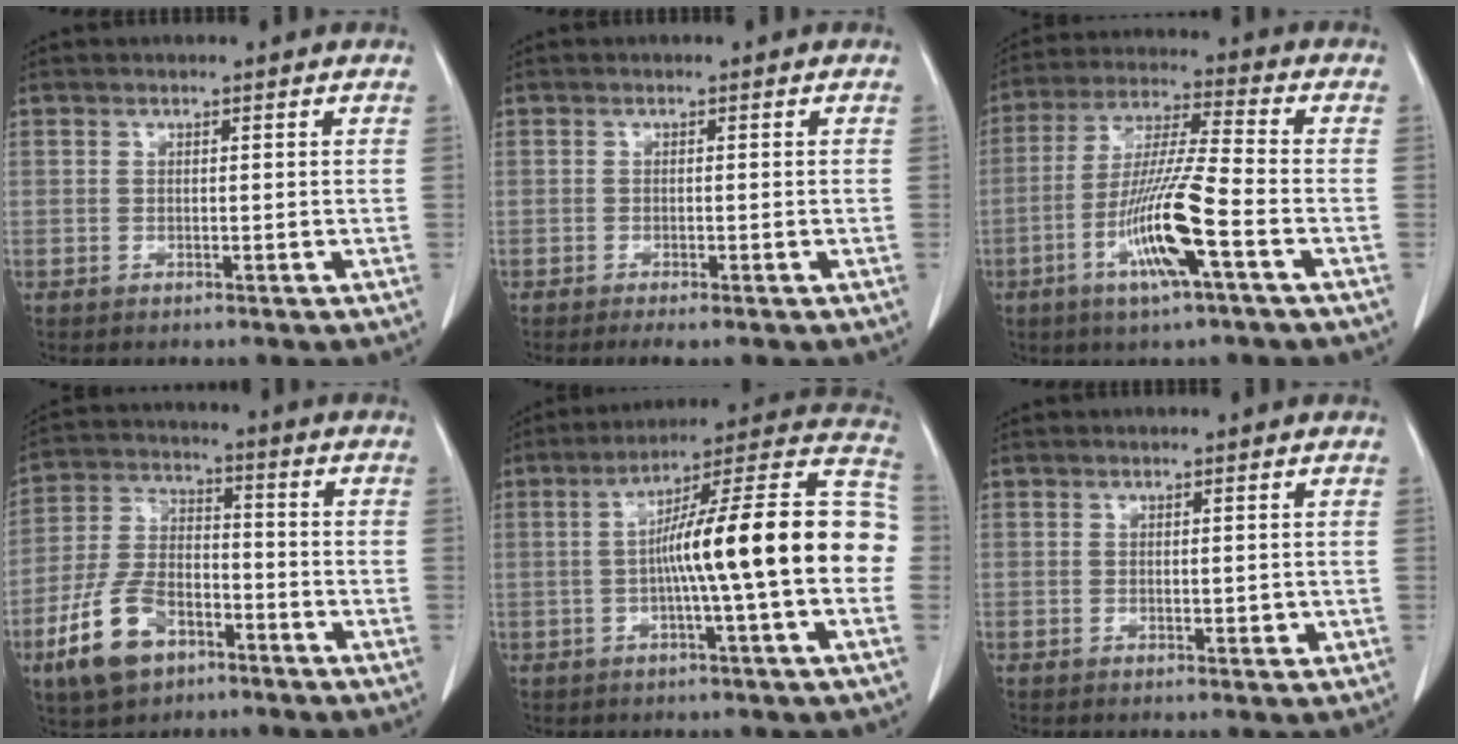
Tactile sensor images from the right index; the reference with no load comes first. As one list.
[{"total": 1.8, "force": [-1.3, 0.1, 1.3], "torque": [-0.022, -0.007, -0.019]}, {"total": 12.6, "force": [-4.8, 0.0, 11.6], "torque": [-0.232, -0.010, -0.093]}, {"total": 11.9, "force": [-6.5, 6.4, 7.6], "torque": [-0.172, 0.006, -0.121]}, {"total": 19.8, "force": [-1.1, 0.9, 19.7], "torque": [-0.269, 0.041, -0.023]}, {"total": 1.1, "force": [-0.1, 0.5, 1.0], "torque": [-0.014, -0.003, 0.002]}]